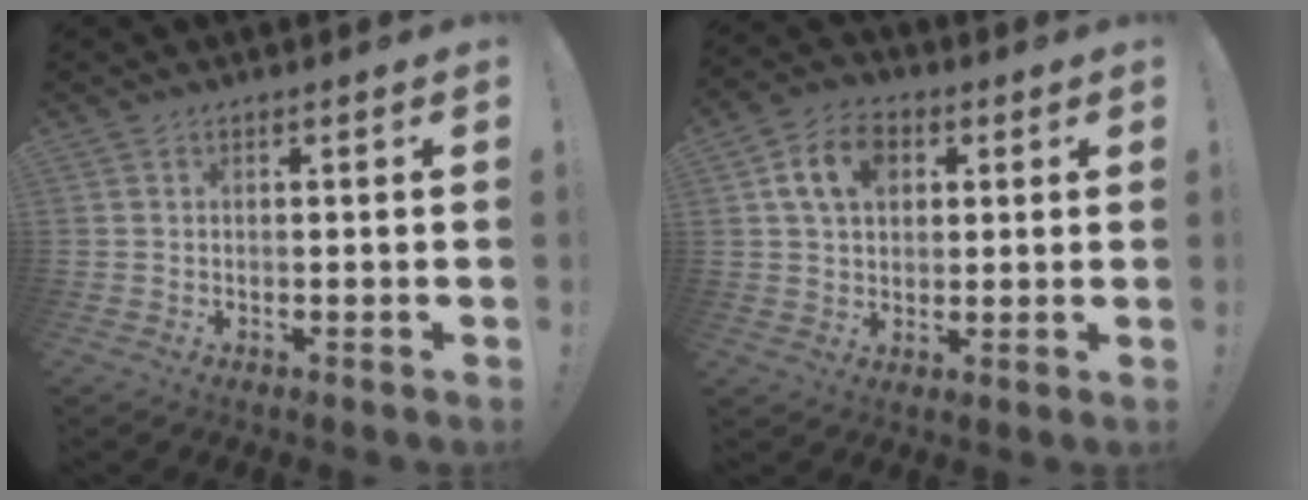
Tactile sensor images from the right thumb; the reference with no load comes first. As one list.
[{"total": 11.0, "force": [3.6, 8.0, 6.6], "torque": [-0.104, 0.007, 0.071]}]